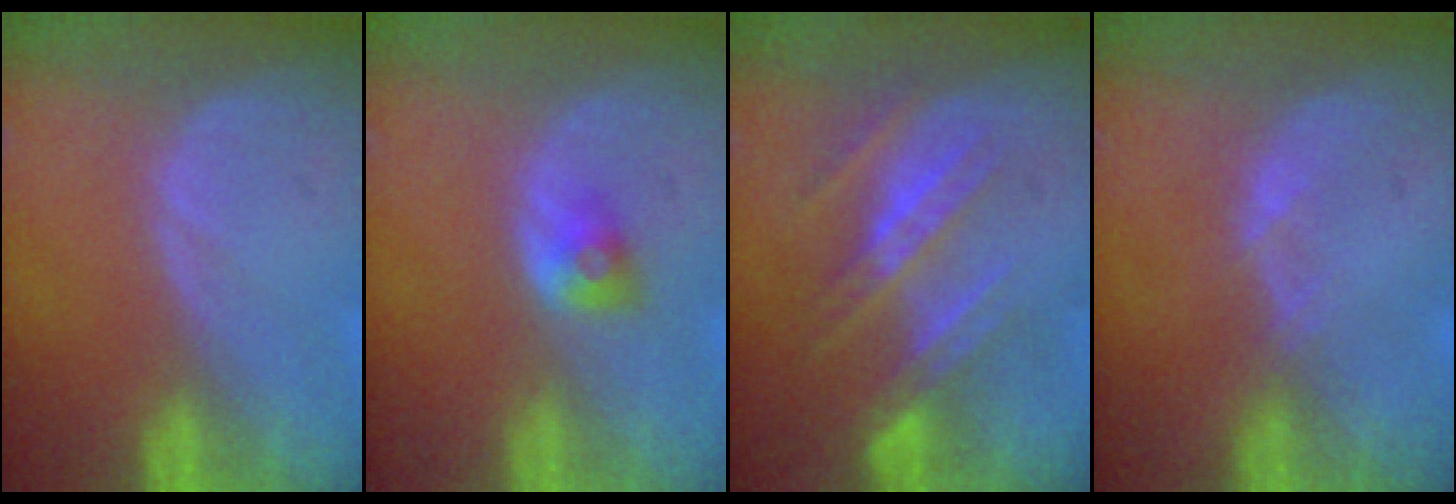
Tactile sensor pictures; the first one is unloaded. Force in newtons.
{"total": 2.5, "press": 2.3, "slide": 0.9}
{"total": 7.6, "press": 6.9, "slide": 3.3}
{"total": 0.8, "press": 0.8, "slide": 0.1}